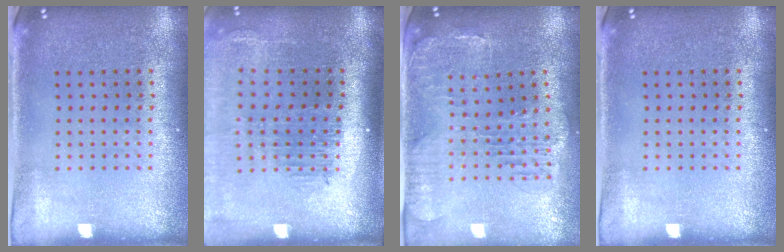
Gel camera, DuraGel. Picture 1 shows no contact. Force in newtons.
{"total": 2.1, "press": 1.7, "slide": 1.2}
{"total": 1.4, "press": 1.4, "slide": 0.4}
{"total": 0.0}